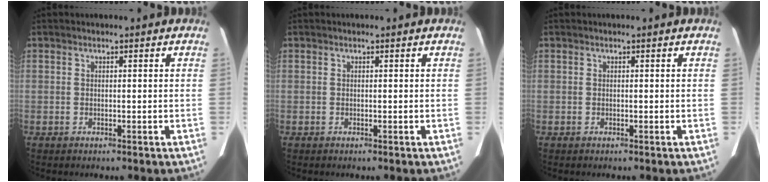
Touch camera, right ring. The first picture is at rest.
{"total": 0.0}
{"total": 0.0}